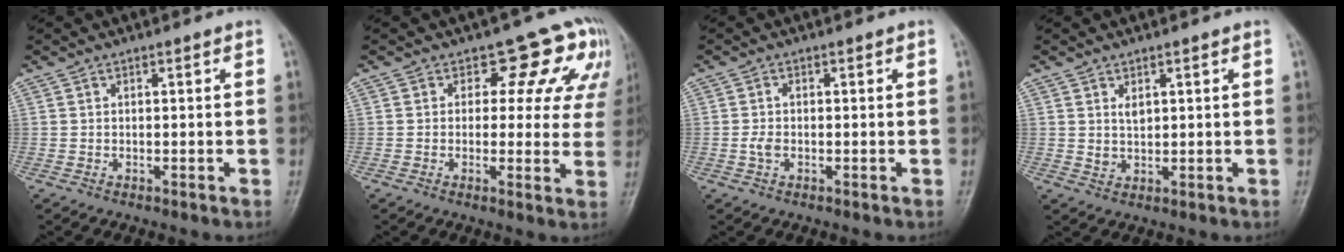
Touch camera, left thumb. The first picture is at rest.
{"total": 9.0, "force": [5.0, 6.0, 4.6], "torque": [-0.007, -0.019, 0.040]}
{"total": 2.1, "force": [-0.4, 1.3, 1.6], "torque": [-0.036, 0.004, -0.011]}
{"total": 2.3, "force": [1.0, 1.4, 1.4], "torque": [-0.017, -0.010, 0.023]}